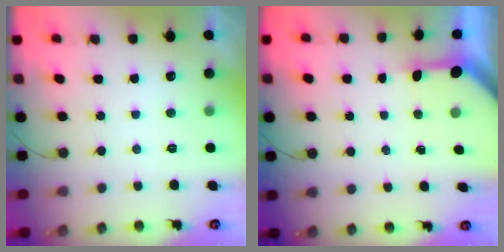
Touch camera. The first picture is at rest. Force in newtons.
{"total": 3.4, "press": 3.3, "slide": 0.4}